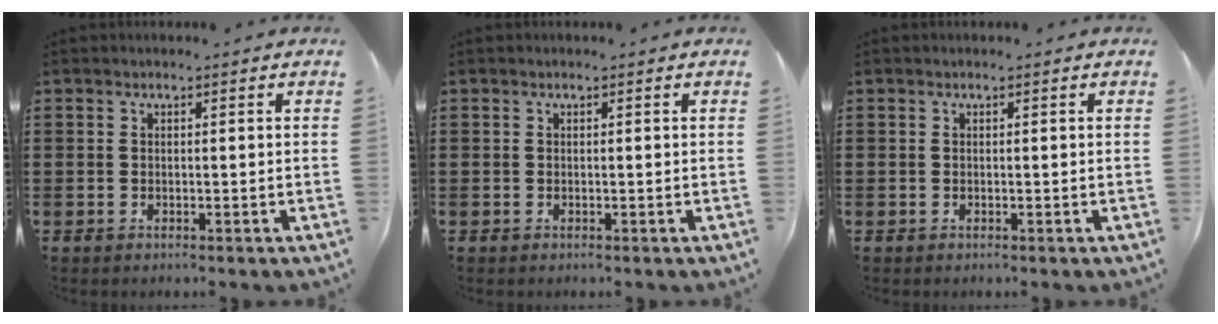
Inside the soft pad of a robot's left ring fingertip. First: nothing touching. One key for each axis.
{"total": 0.0}
{"total": 0.0}